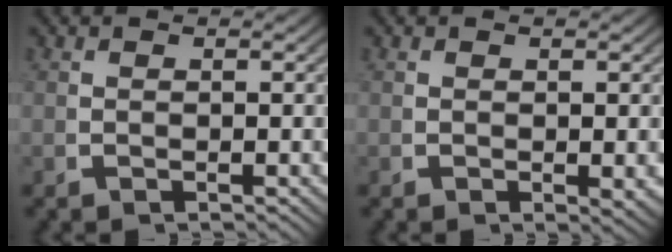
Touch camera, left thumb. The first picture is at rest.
{"total": 1.2, "force": [0.1, 0.5, 1.1], "torque": [-0.013, -0.004, 0.005]}